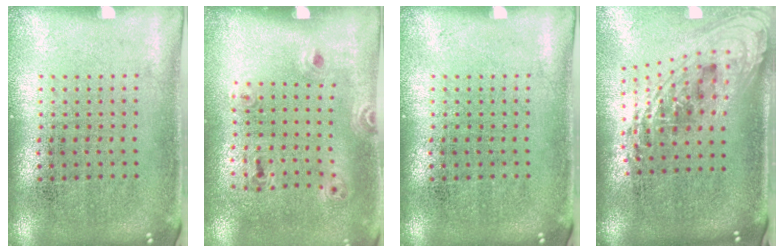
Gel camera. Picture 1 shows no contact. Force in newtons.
{"total": 1.3, "press": 0.8, "slide": 0.9}
{"total": 0.0}
{"total": 2.2, "press": 1.6, "slide": 1.6}